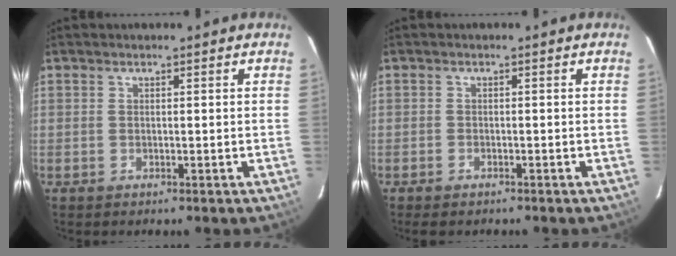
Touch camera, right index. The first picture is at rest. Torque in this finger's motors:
{"motor_torque": [0.25, -0.22, 0.11, 0.01]}